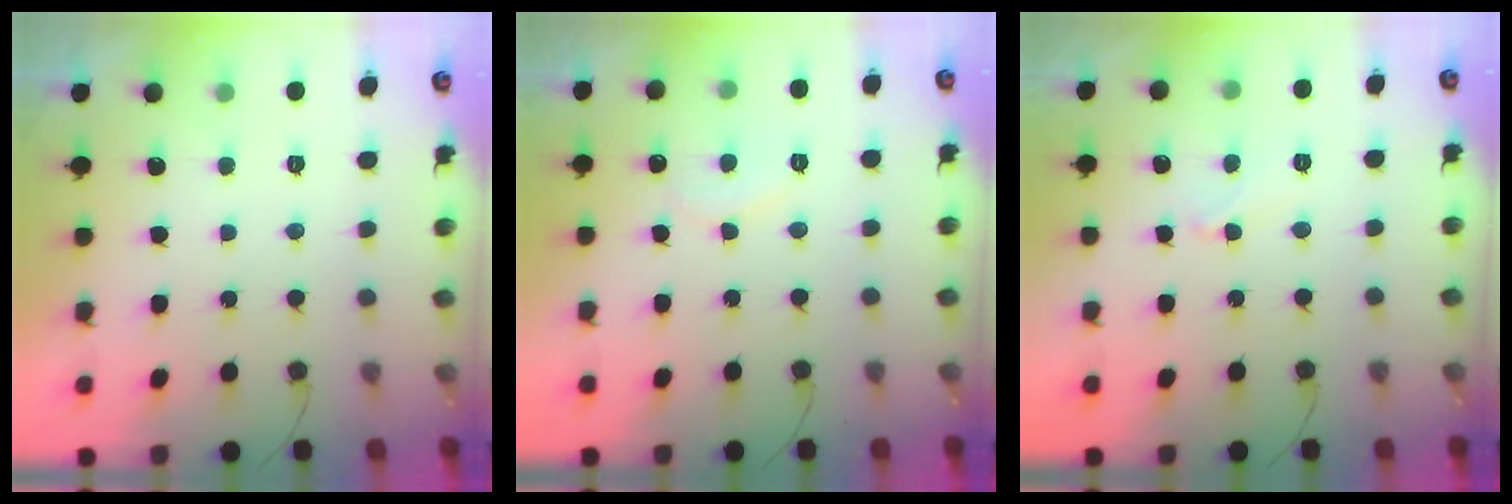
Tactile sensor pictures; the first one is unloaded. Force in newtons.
{"total": 6.8, "press": 6.8, "slide": 0.4}
{"total": 4.2, "press": 4.2, "slide": 0.5}